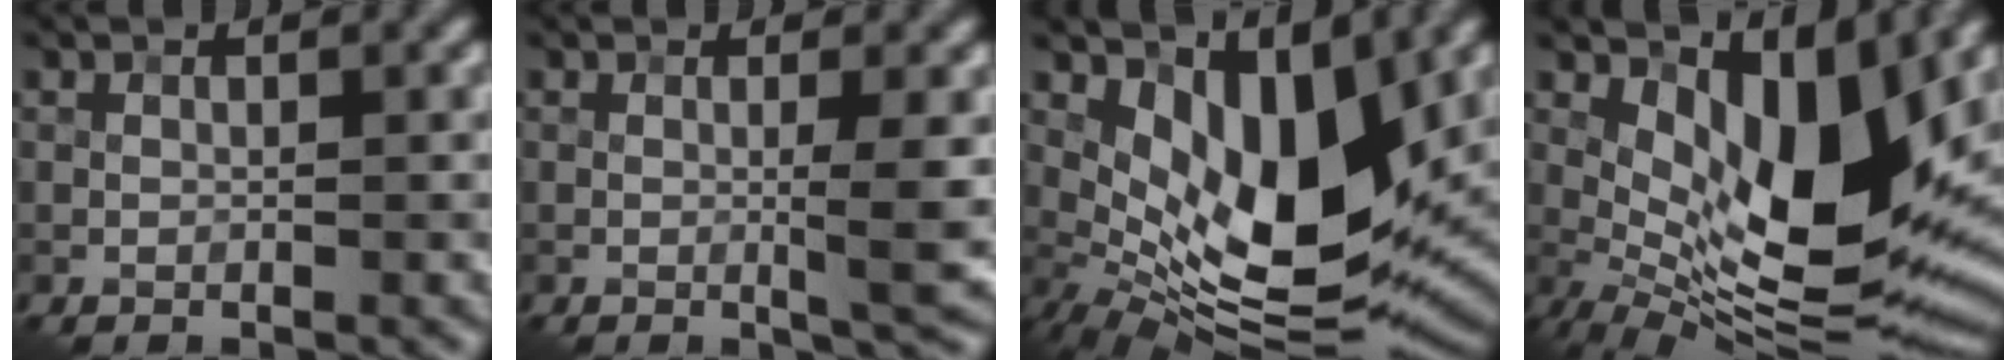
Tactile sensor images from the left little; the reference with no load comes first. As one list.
[{"total": 3.2, "force": [-0.1, 0.4, 3.2], "torque": [-0.050, -0.006, 0.001]}, {"total": 10.9, "force": [2.3, 4.9, 9.4], "torque": [-0.160, -0.022, 0.050]}, {"total": 12.6, "force": [2.3, 5.4, 11.2], "torque": [-0.179, -0.017, 0.045]}]